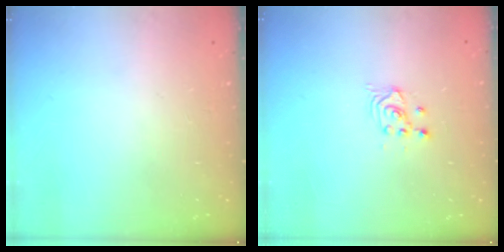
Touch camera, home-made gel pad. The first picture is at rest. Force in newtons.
{"total": 2.7, "press": 2.7, "slide": 0.3}